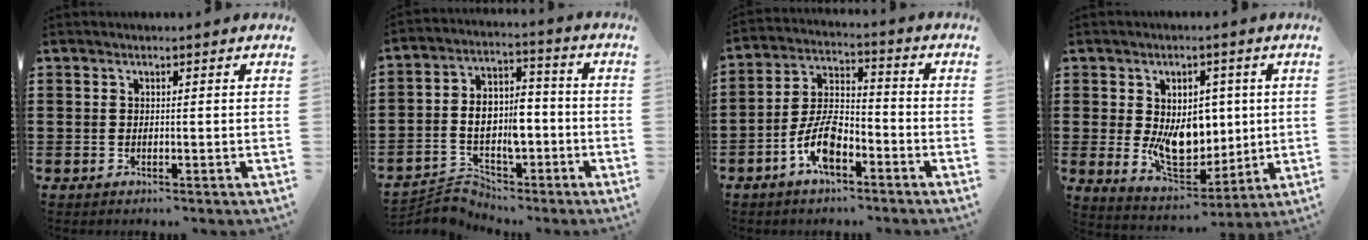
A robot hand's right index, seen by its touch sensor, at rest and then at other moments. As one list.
[{"total": 8.5, "force": [-2.6, 6.2, 5.2], "torque": [-0.101, 0.021, -0.048]}, {"total": 8.2, "force": [-4.2, 3.7, 6.1], "torque": [-0.132, 0.005, -0.079]}, {"total": 9.5, "force": [0.0, 6.6, 6.8], "torque": [-0.119, 0.000, 0.000]}]